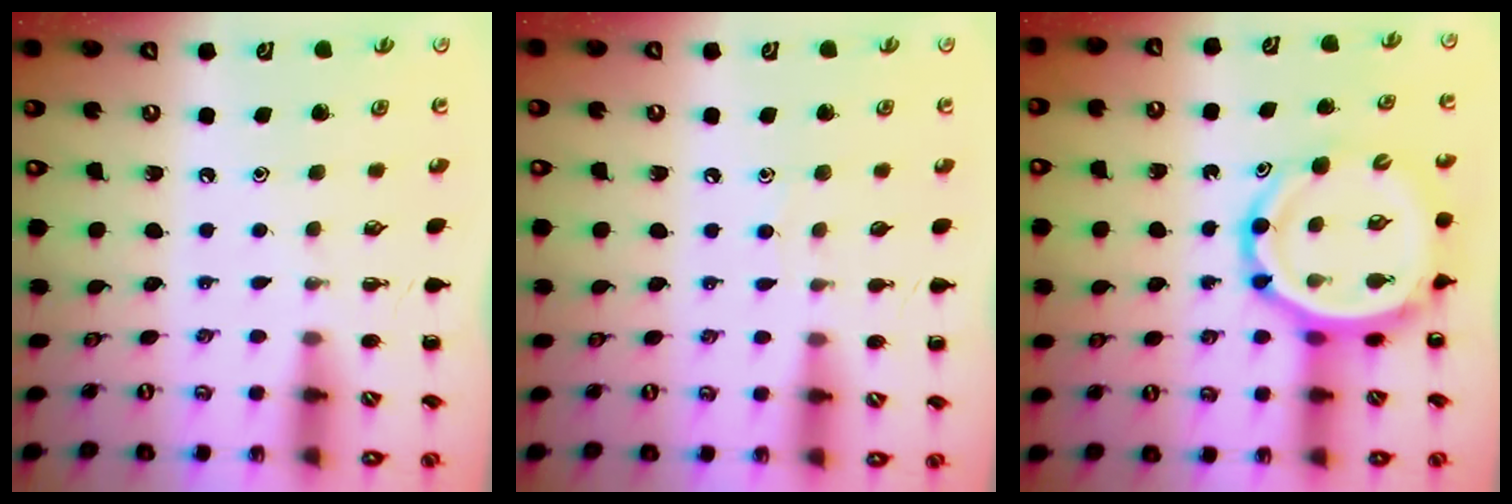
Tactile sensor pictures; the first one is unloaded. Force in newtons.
{"total": 2.5, "press": 2.3, "slide": 1.0}
{"total": 12.2, "press": 11.6, "slide": 3.7}